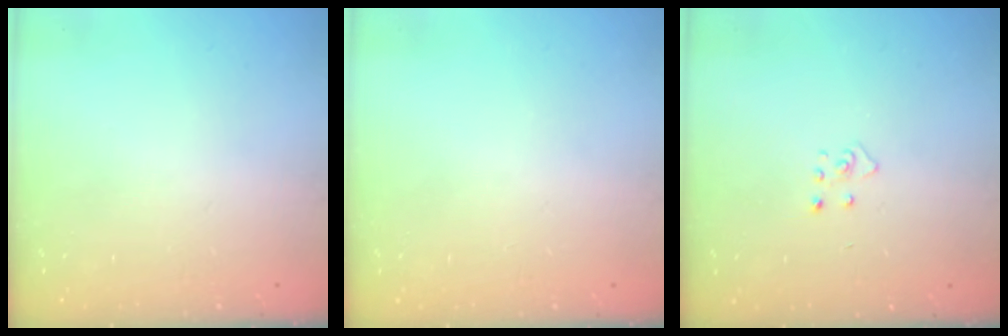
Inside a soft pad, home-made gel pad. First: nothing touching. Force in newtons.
{"total": 0.0}
{"total": 3.7, "press": 3.6, "slide": 0.3}